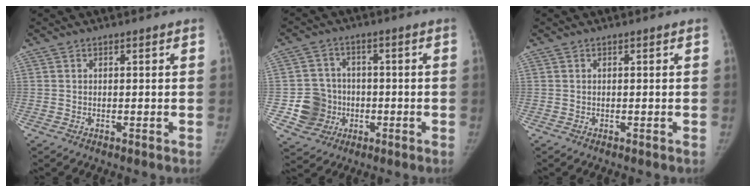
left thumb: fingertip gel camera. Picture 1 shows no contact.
{"total": 8.8, "force": [-1.5, 8.5, 1.7], "torque": [0.005, 0.015, -0.021]}
{"total": 0.0}